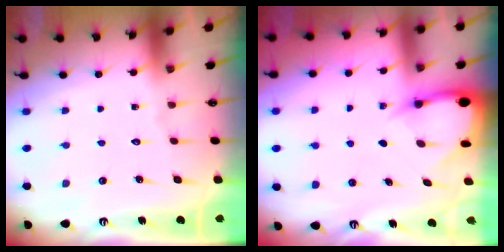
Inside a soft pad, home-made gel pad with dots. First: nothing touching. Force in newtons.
{"total": 3.1, "press": 3.1, "slide": 0.3}